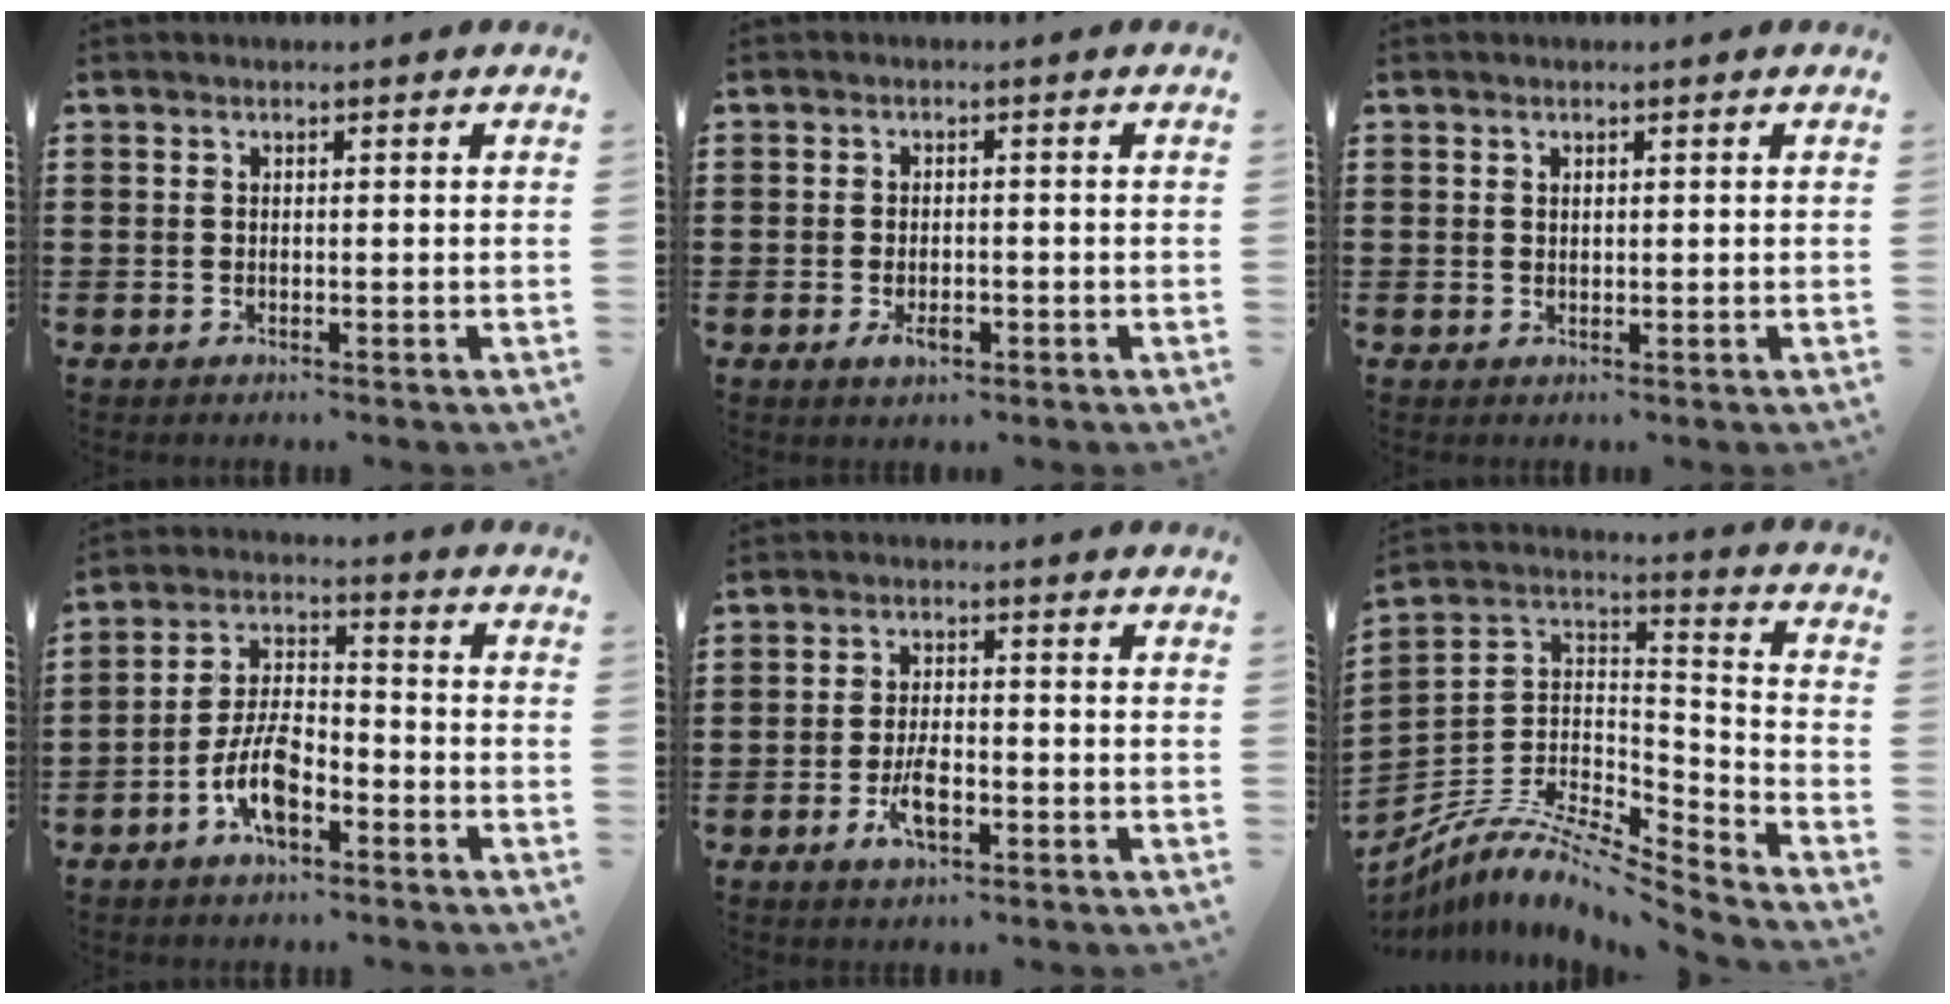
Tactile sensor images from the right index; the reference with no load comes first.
{"total": 2.5, "force": [-0.9, 1.2, 2.0], "torque": [-0.037, -0.001, -0.015]}
{"total": 0.7, "force": [0.4, 0.5, 0.3], "torque": [-0.008, 0.003, 0.008]}
{"total": 7.9, "force": [-3.9, 3.3, 6.0], "torque": [-0.139, -0.001, -0.075]}
{"total": 4.9, "force": [-1.9, 2.0, 4.0], "torque": [-0.087, -0.001, -0.039]}
{"total": 7.6, "force": [-6.5, 1.9, 3.4], "torque": [-0.079, -0.006, -0.132]}